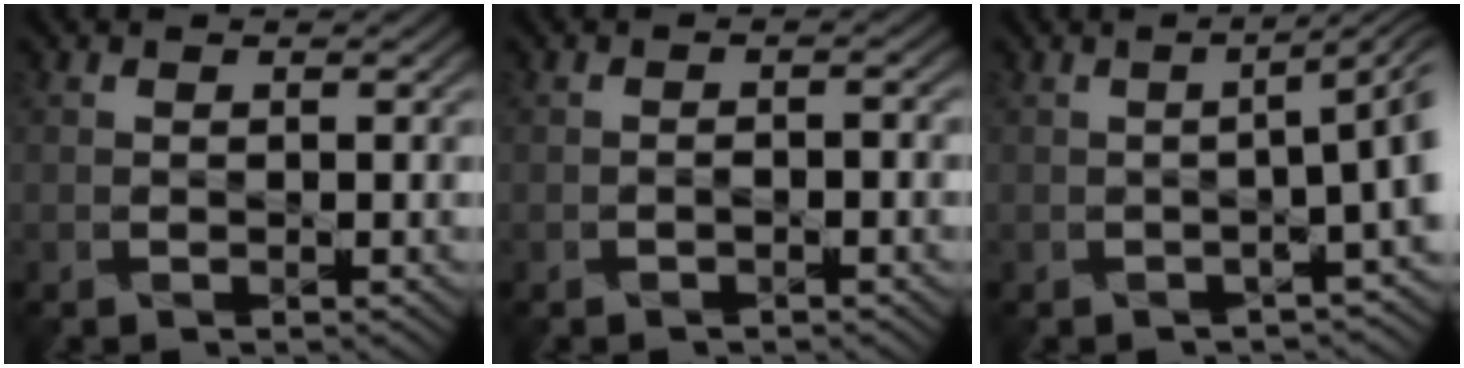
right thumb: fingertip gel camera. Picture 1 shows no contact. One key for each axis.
{"total": 1.4, "fx": -1.0, "fy": 0.4, "fz": 1.0, "tx": -0.011, "ty": 0.009, "tz": -0.013}
{"total": 6.6, "fx": -1.4, "fy": 1.3, "fz": 6.4, "tx": -0.076, "ty": 0.004, "tz": -0.019}